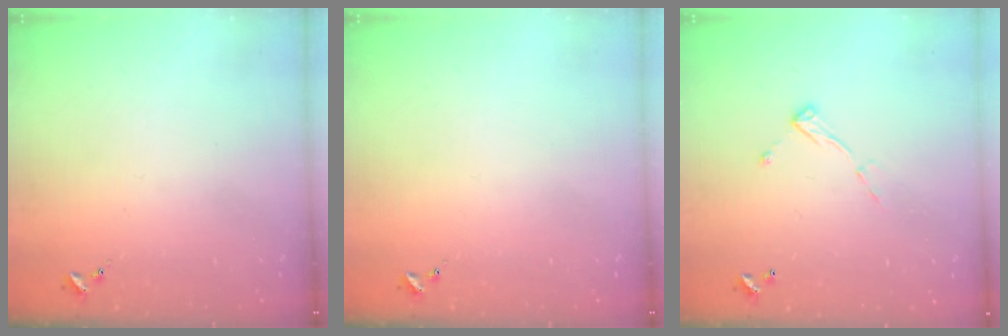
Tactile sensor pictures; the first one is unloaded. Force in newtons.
{"total": 0.0}
{"total": 6.7, "press": 6.7, "slide": 0.3}